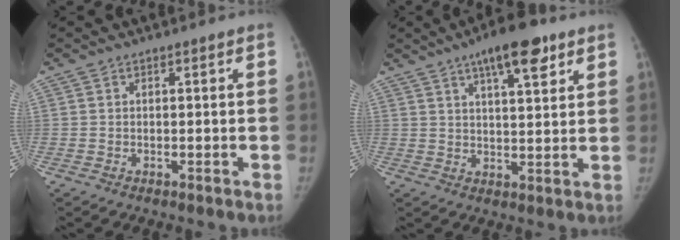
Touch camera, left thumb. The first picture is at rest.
{"total": 10.7, "force": [6.3, 3.5, 7.9], "torque": [-0.100, -0.023, 0.094]}